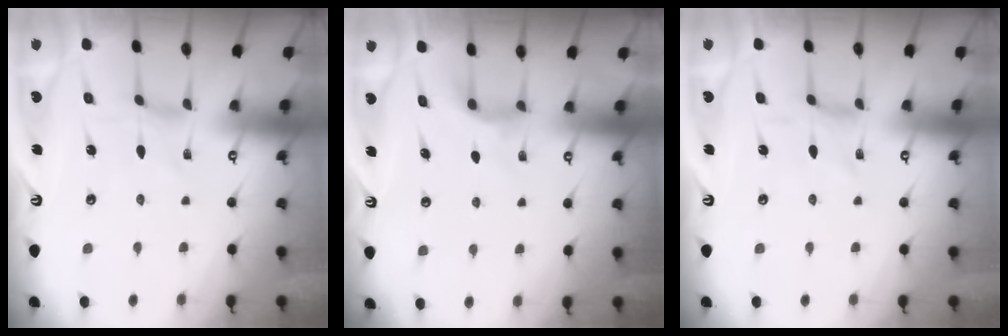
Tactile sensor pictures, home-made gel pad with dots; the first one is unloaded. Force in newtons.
{"total": 3.2, "press": 3.2, "slide": 0.4}
{"total": 0.0}